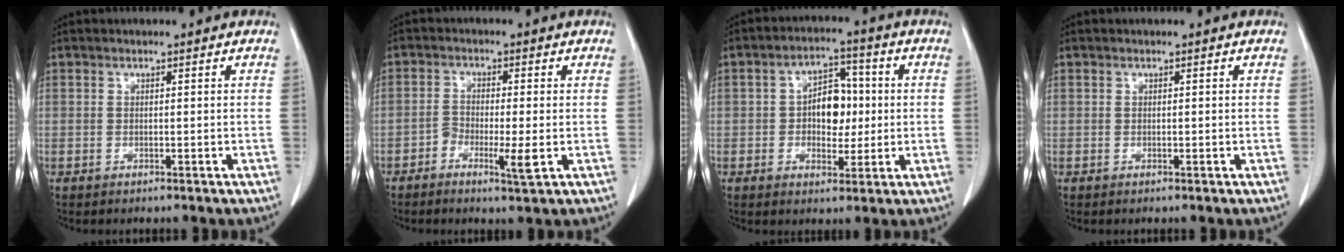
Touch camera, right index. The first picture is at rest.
{"total": 4.4, "force": [-1.7, 0.8, 4.0], "torque": [-0.069, -0.002, -0.028]}
{"total": 7.4, "force": [0.2, 4.5, 5.9], "torque": [-0.090, 0.020, 0.004]}
{"total": 0.0}